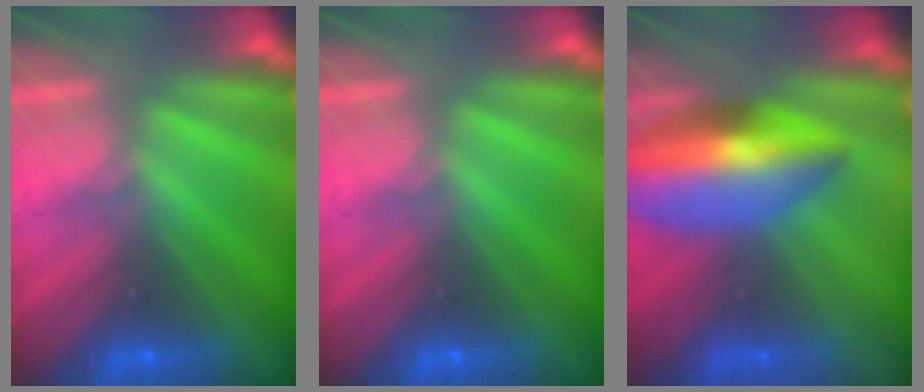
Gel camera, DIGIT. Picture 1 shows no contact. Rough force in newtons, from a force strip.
{"total": 0.0}
{"total": 6.5}